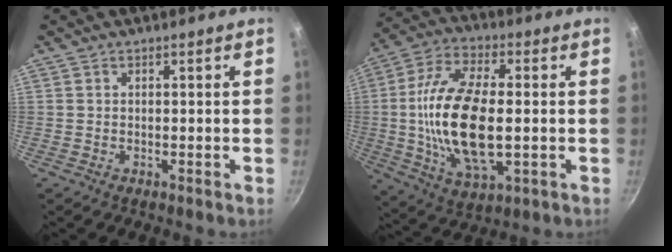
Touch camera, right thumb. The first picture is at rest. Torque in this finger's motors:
{"motor_torque": [-0.49, 1.93, 1.90, 0.21, 0.37]}